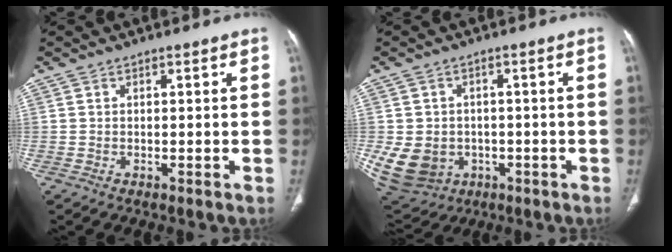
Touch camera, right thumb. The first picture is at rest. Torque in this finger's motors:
{"motor_torque": [2.88, 2.13, 0.42, -0.73, 0.12]}